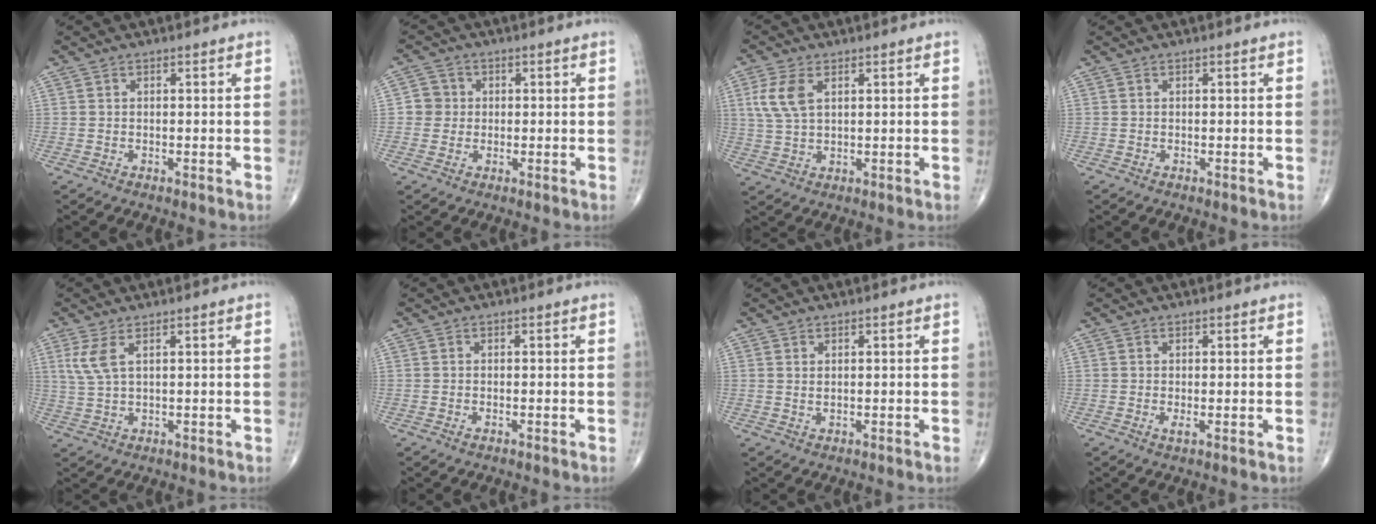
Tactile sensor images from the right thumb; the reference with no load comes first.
{"total": 3.6, "force": [0.1, 3.6, 0.6], "torque": [0.015, 0.008, -0.004]}
{"total": 6.4, "force": [2.2, 3.4, 4.9], "torque": [-0.114, 0.002, 0.048]}
{"total": 0.0}
{"total": 4.2, "force": [1.8, 1.3, 3.5], "torque": [-0.090, -0.002, 0.047]}
{"total": 0.6, "force": [-0.3, 0.1, 0.4], "torque": [-0.008, -0.001, -0.006]}
{"total": 0.8, "force": [0.5, 0.3, 0.6], "torque": [-0.011, -0.002, 0.011]}
{"total": 1.1, "force": [-0.1, 0.2, 1.1], "torque": [-0.020, -0.005, -0.001]}